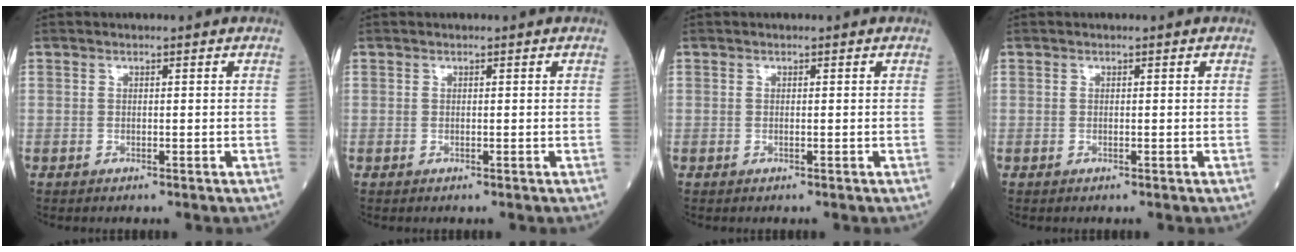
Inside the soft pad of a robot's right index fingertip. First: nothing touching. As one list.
[{"total": 0.0}, {"total": 0.0}, {"total": 0.0}]